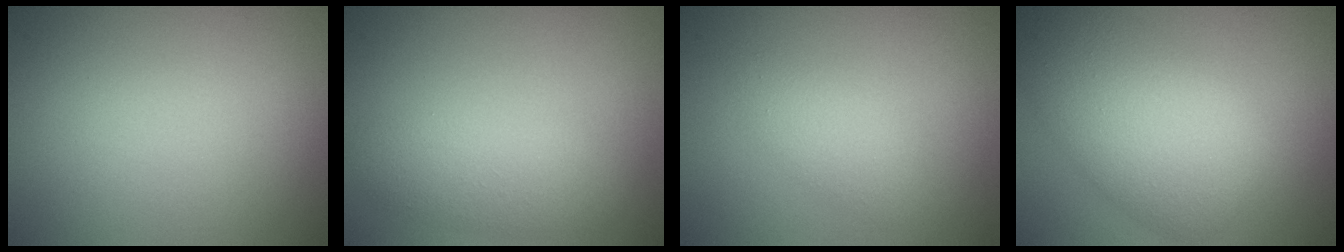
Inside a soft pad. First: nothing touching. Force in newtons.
{"total": 3.0, "press": 3.0, "slide": 0.1}
{"total": 1.6, "press": 1.6, "slide": 0.1}
{"total": 8.3, "press": 8.3, "slide": 0.2}